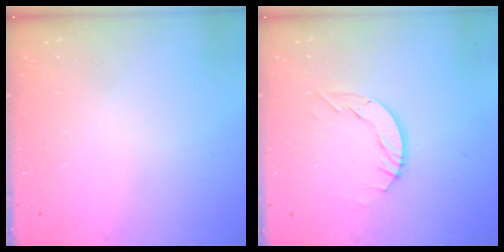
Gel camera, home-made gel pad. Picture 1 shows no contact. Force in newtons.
{"total": 5.0, "press": 5.0, "slide": 0.2}